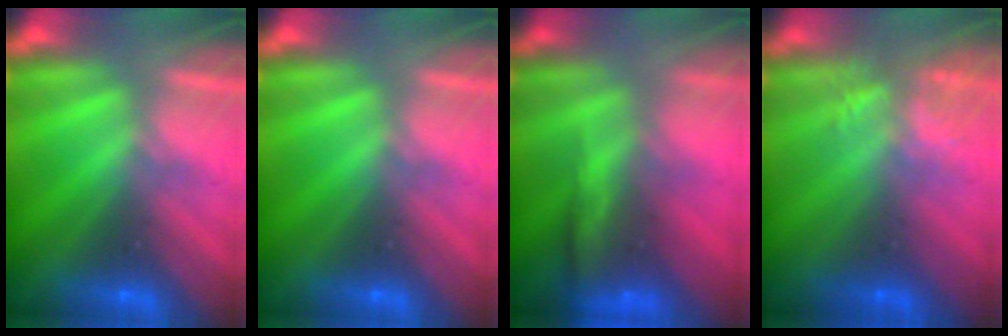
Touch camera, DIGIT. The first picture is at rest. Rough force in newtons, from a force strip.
{"total": 0.0}
{"total": 8.1}
{"total": 3.8}